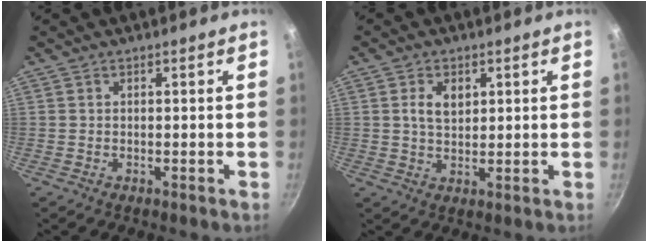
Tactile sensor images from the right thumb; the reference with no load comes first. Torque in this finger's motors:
{"motor_torque": [-0.05, 0.07, 0.29, -0.14, 0.10]}